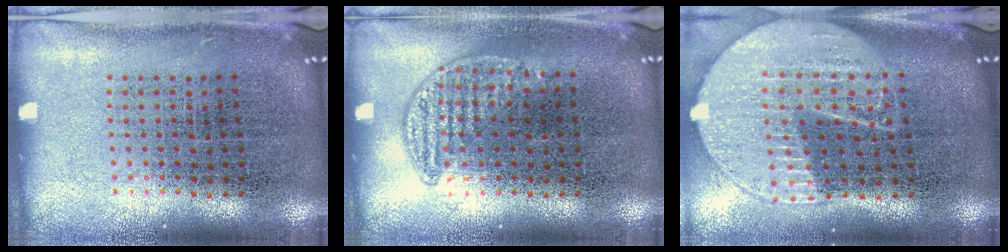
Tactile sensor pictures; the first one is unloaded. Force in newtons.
{"total": 0.8, "press": 0.6, "slide": 0.5}
{"total": 2.1, "press": 1.8, "slide": 1.1}